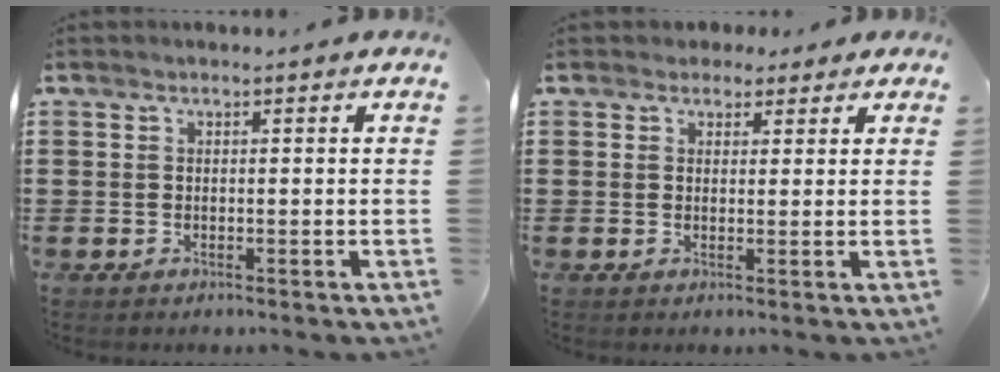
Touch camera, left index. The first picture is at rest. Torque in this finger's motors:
{"motor_torque": [2.14, 0.00, 0.64, 0.03]}